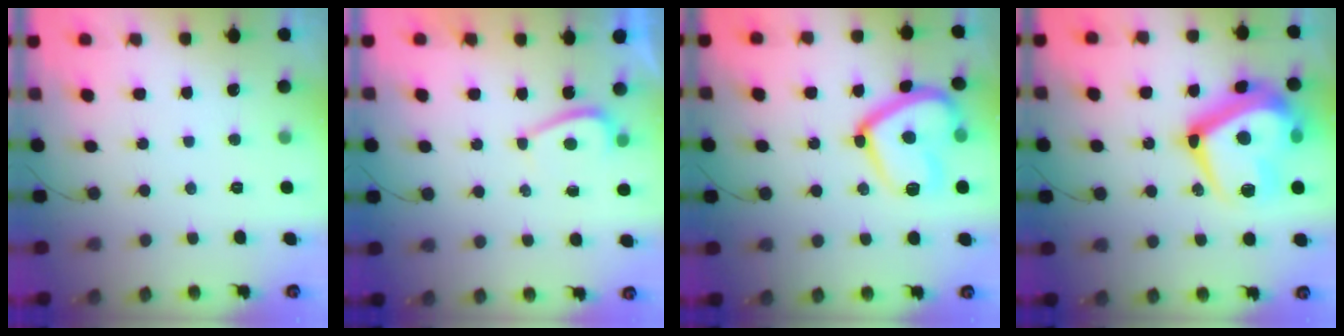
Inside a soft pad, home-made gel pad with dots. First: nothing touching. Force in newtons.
{"total": 1.4, "press": 1.3, "slide": 0.5}
{"total": 17.2, "press": 17.1, "slide": 1.4}
{"total": 24.3, "press": 24.3, "slide": 1.5}